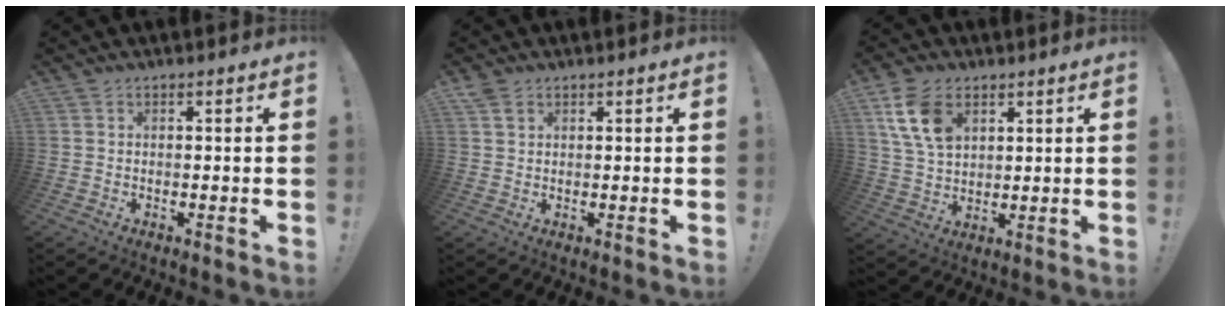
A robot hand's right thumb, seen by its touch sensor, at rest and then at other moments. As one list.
[{"total": 2.4, "force": [1.5, 1.4, 1.2], "torque": [-0.026, -0.001, 0.029]}, {"total": 12.6, "force": [5.4, 8.6, 7.4], "torque": [-0.135, -0.004, 0.109]}]